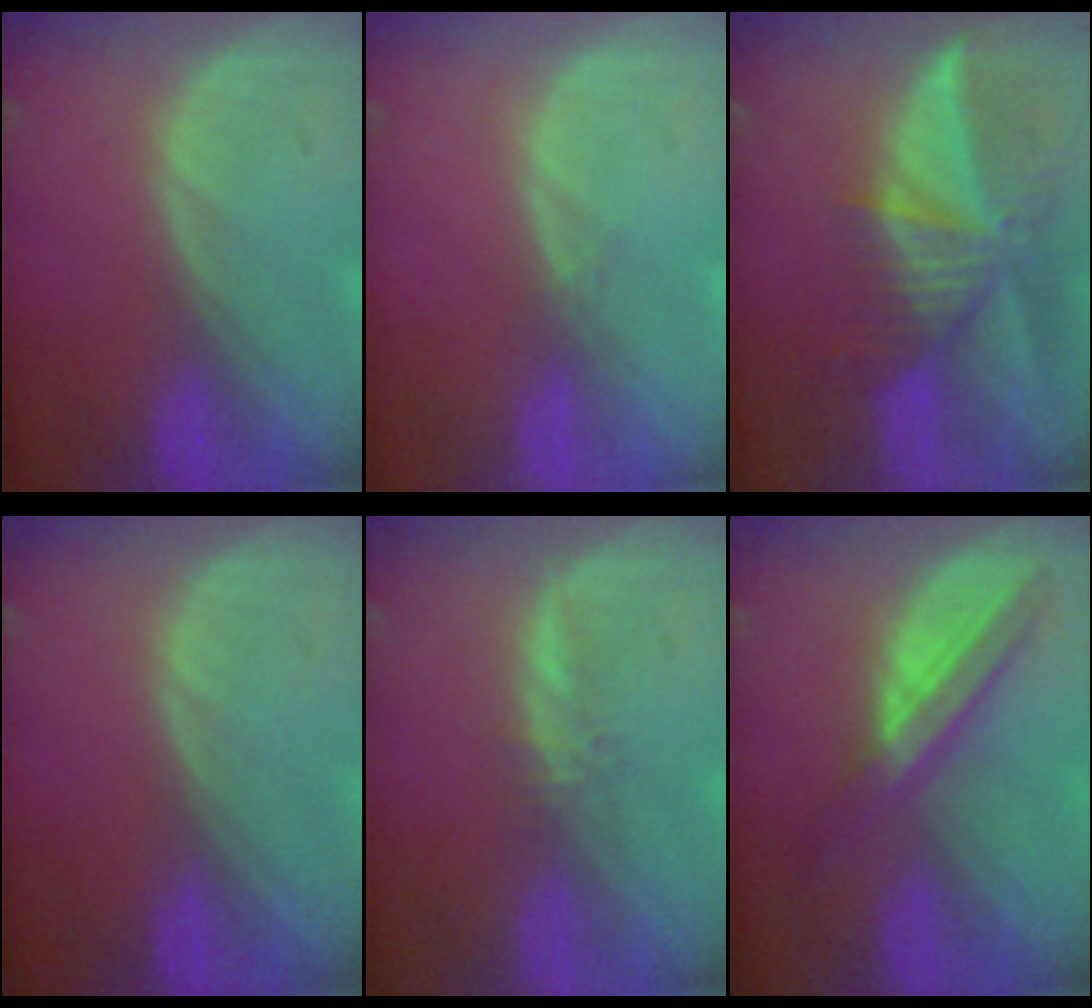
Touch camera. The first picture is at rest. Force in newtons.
{"total": 0.6, "press": 0.6, "slide": 0.2}
{"total": 9.8, "press": 8.6, "slide": 4.7}
{"total": 0.0}
{"total": 1.6, "press": 1.5, "slide": 0.5}
{"total": 5.7, "press": 5.6, "slide": 1.3}